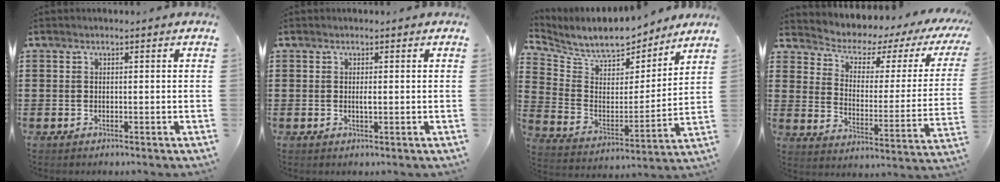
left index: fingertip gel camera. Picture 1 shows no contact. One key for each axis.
{"total": 1.1, "fx": 0.1, "fy": 0.2, "fz": 1.0, "tx": -0.020, "ty": -0.003, "tz": 0.002}
{"total": 8.6, "fx": 8.1, "fy": 2.3, "fz": 2.0, "tx": -0.077, "ty": -0.057, "tz": 0.139}
{"total": 3.7, "fx": 2.7, "fy": 2.0, "fz": 1.5, "tx": -0.052, "ty": -0.025, "tz": 0.036}